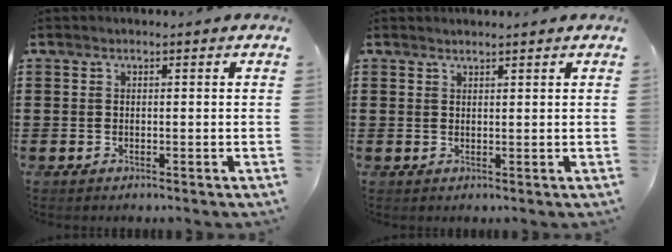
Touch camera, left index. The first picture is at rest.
{"total": 1.0, "force": [1.0, -0.1, 0.2], "torque": [-0.004, -0.002, 0.020]}